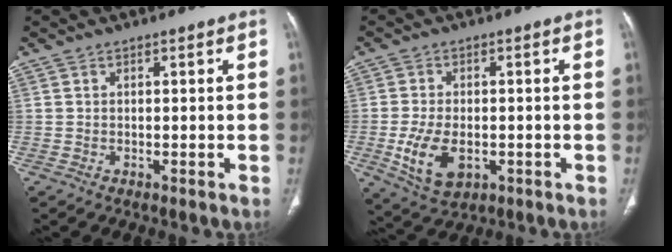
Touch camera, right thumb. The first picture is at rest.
{"total": 8.9, "force": [-2.2, 5.3, 6.8], "torque": [-0.125, -0.004, -0.027]}